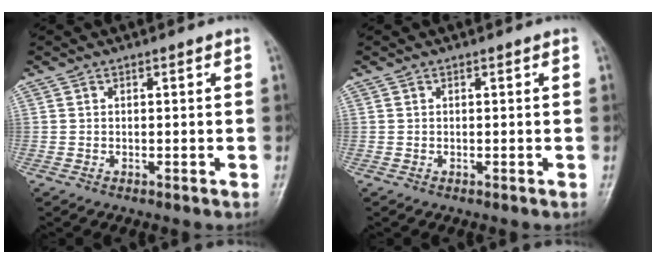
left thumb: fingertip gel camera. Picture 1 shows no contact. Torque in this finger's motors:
{"motor_torque": [0.15, 0.33, -0.26, -0.28, 0.07]}